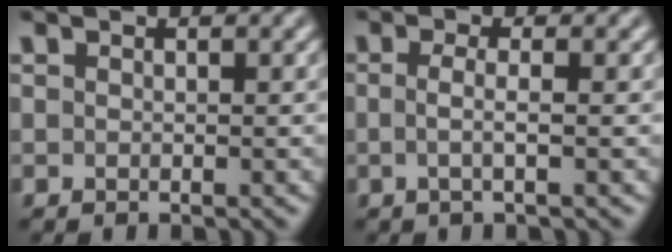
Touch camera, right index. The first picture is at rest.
{"total": 1.8, "force": [-0.6, -0.6, 1.6], "torque": [-0.037, -0.010, -0.005]}